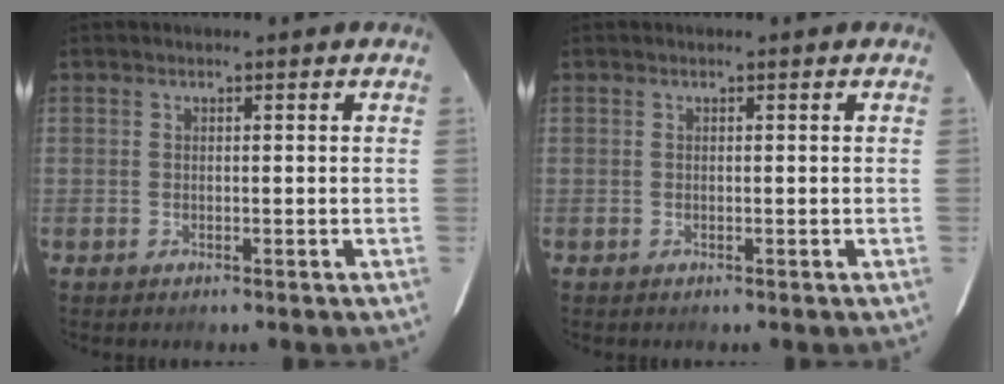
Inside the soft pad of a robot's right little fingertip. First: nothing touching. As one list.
[{"total": 0.0}]